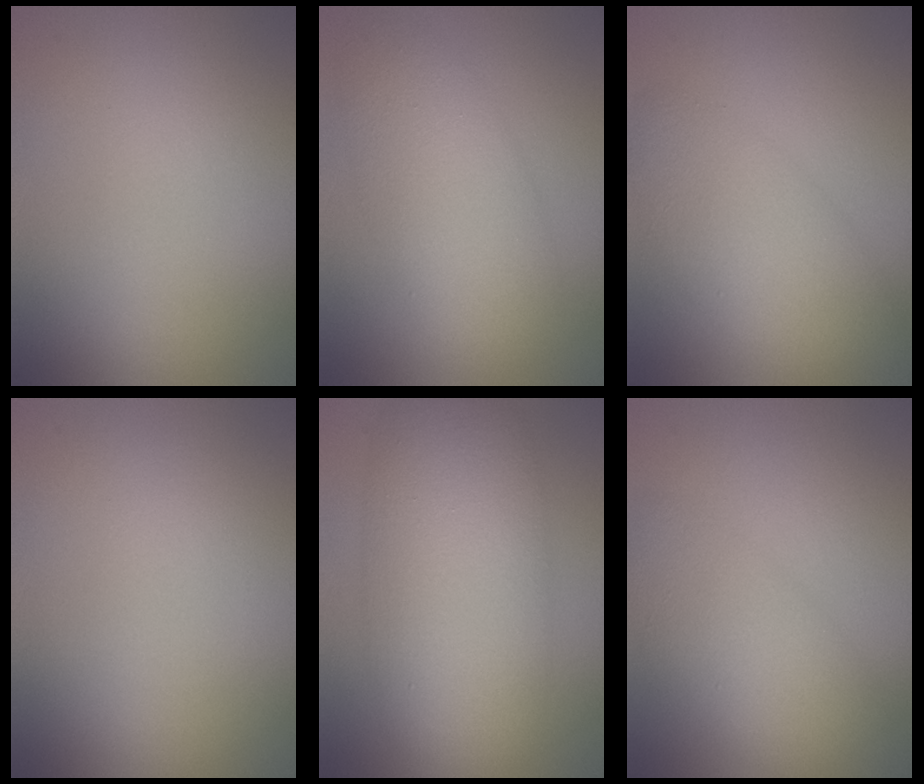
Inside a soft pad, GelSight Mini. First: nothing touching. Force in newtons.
{"total": 5.7, "press": 5.7, "slide": 0.1}
{"total": 5.5, "press": 5.5, "slide": 0.1}
{"total": 0.0}
{"total": 9.8, "press": 9.8, "slide": 0.1}
{"total": 4.7, "press": 4.7, "slide": 0.3}